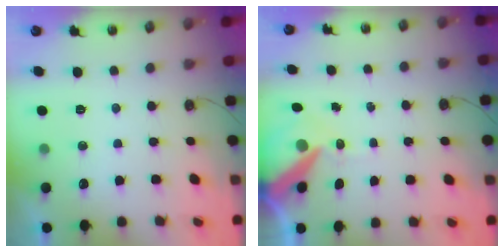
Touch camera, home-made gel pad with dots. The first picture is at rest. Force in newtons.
{"total": 10.4, "press": 10.3, "slide": 1.4}